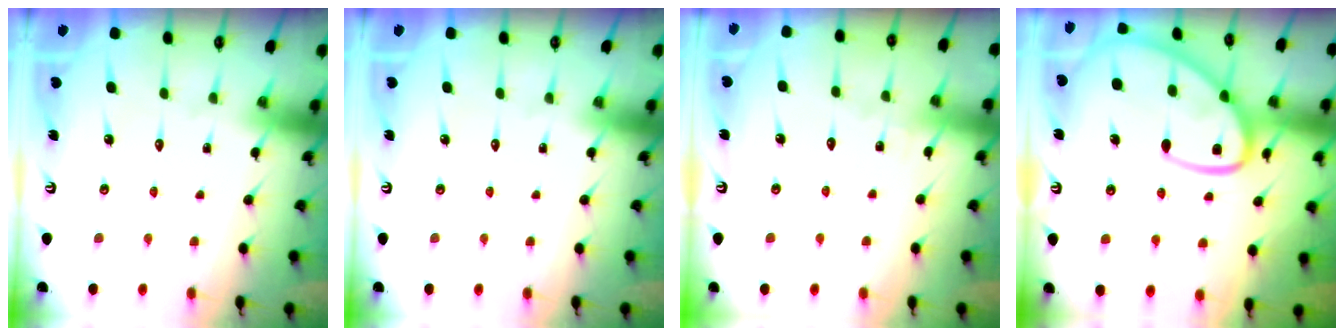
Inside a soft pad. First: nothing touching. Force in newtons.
{"total": 0.0}
{"total": 3.4, "press": 3.3, "slide": 0.4}
{"total": 15.7, "press": 15.6, "slide": 1.6}